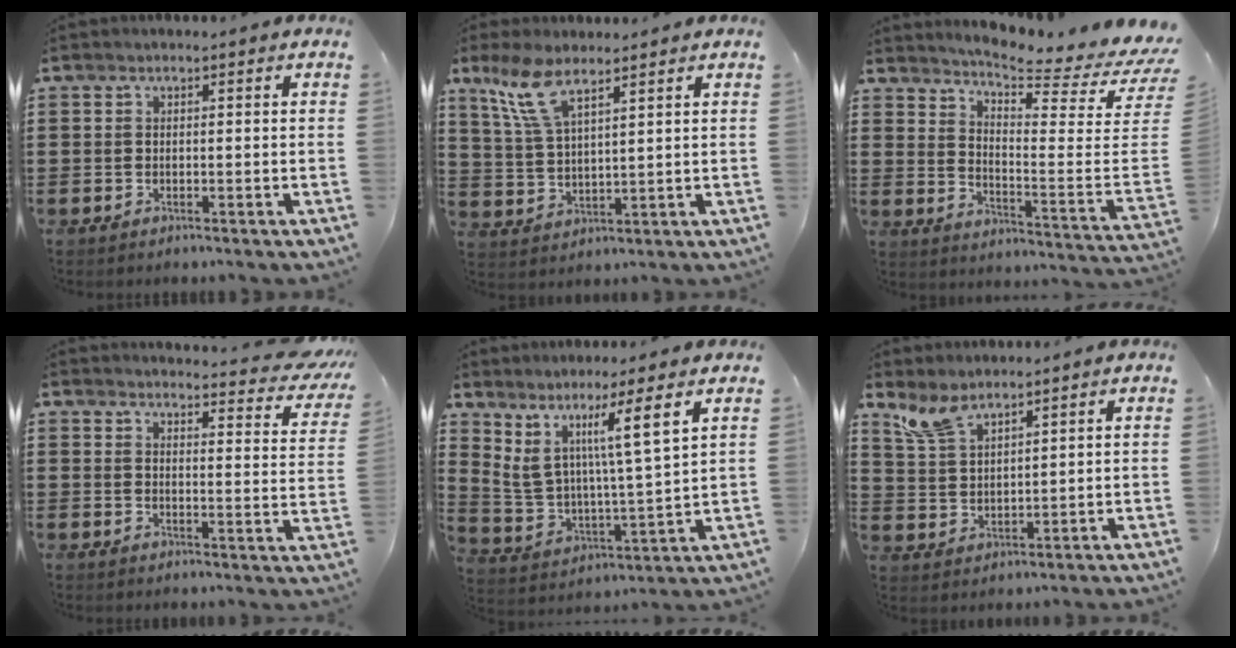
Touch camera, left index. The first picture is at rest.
{"total": 7.9, "force": [5.5, 2.0, 5.3], "torque": [-0.127, -0.004, 0.098]}
{"total": 5.2, "force": [4.8, -1.1, 1.9], "torque": [-0.059, -0.065, 0.076]}
{"total": 4.3, "force": [4.0, 0.2, 1.6], "torque": [-0.025, -0.037, 0.062]}
{"total": 6.8, "force": [5.0, -0.1, 4.6], "torque": [-0.115, -0.041, 0.080]}
{"total": 5.8, "force": [4.8, 1.6, 2.8], "torque": [-0.068, -0.014, 0.090]}